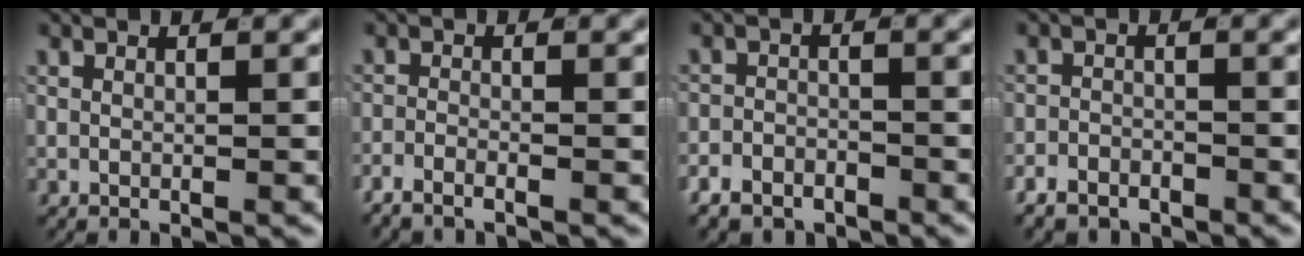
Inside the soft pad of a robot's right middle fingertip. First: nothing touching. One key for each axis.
{"total": 2.3, "fx": -2.0, "fy": 0.6, "fz": 0.9, "tx": -0.020, "ty": -0.002, "tz": -0.040}
{"total": 3.5, "fx": -2.8, "fy": 1.9, "fz": 0.7, "tx": 0.003, "ty": -0.001, "tz": -0.056}
{"total": 2.9, "fx": -2.5, "fy": 1.4, "fz": 0.4, "tx": 0.004, "ty": -0.001, "tz": -0.048}